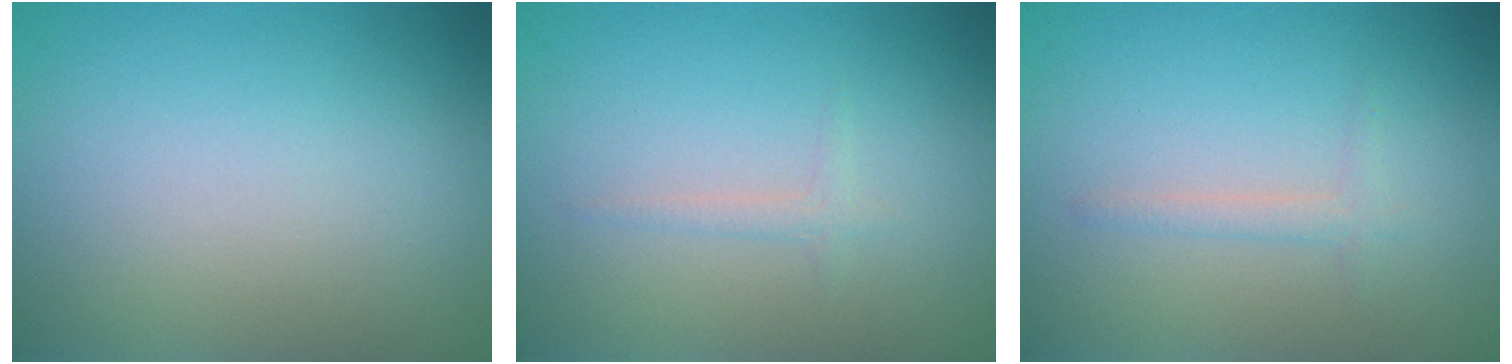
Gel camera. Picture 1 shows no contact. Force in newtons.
{"total": 0.9, "press": 0.9, "slide": 0.1}
{"total": 1.2, "press": 1.2, "slide": 0.0}